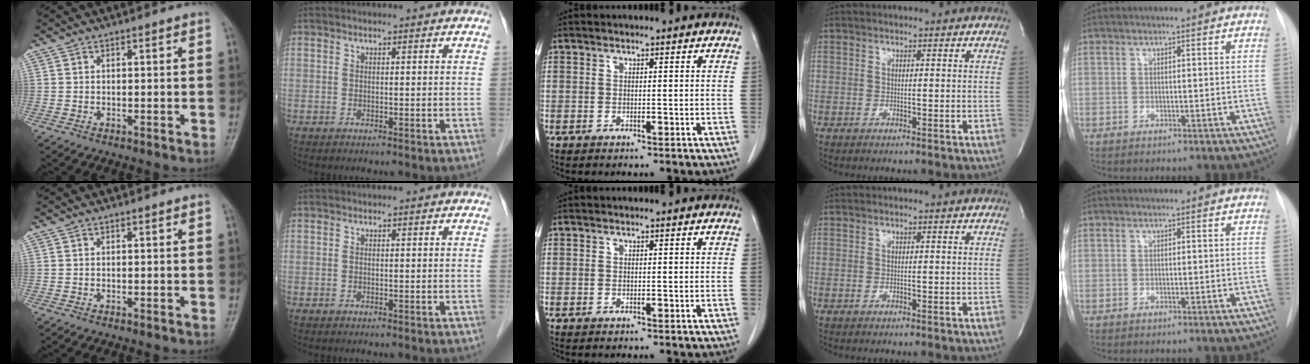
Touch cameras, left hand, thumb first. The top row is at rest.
{}